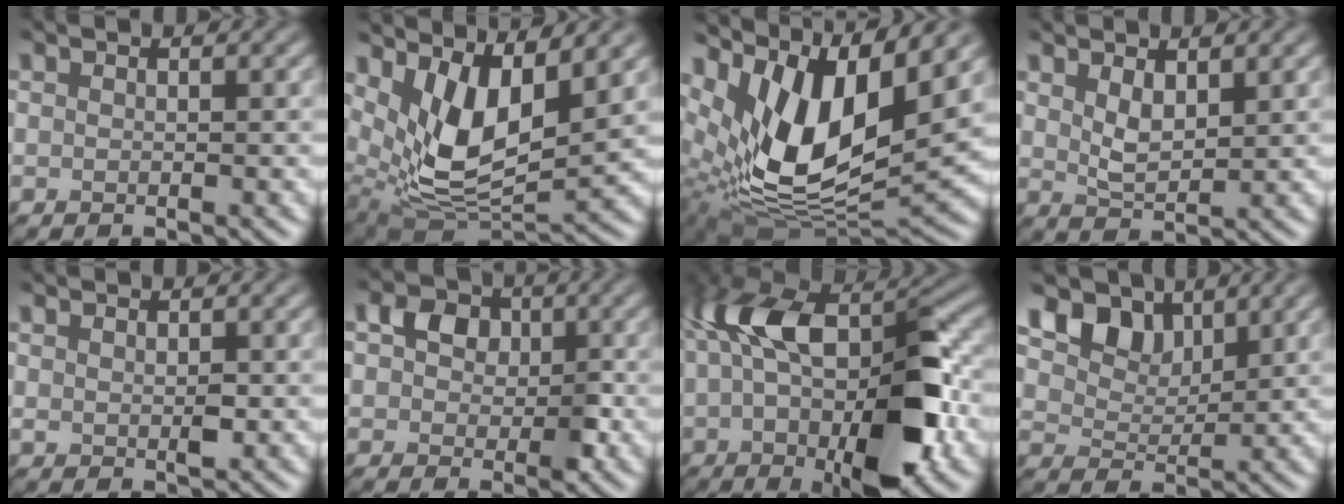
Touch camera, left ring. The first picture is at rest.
{"total": 8.4, "force": [2.5, 4.1, 6.9], "torque": [-0.131, -0.018, 0.043]}
{"total": 12.2, "force": [3.8, 5.8, 10.1], "torque": [-0.191, -0.004, 0.066]}
{"total": 2.1, "force": [0.8, 1.0, 1.7], "torque": [-0.036, -0.009, 0.012]}
{"total": 1.1, "force": [0.4, 0.6, 0.8], "torque": [-0.016, -0.005, 0.006]}
{"total": 3.5, "force": [-0.3, 2.9, 1.9], "torque": [-0.028, -0.004, -0.024]}
{"total": 14.2, "force": [-1.7, 7.5, 12.0], "torque": [-0.205, 0.004, -0.034]}
{"total": 5.8, "force": [3.3, 3.5, 3.4], "torque": [-0.067, -0.001, 0.040]}